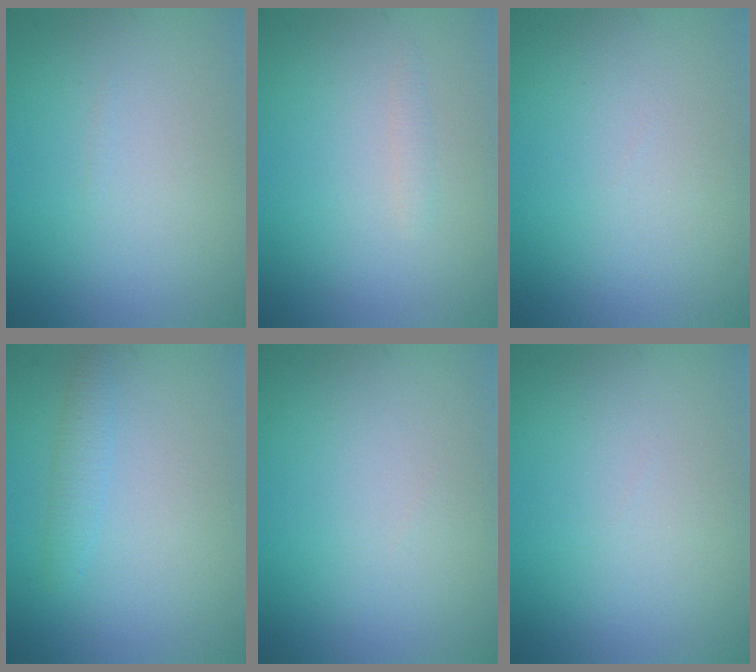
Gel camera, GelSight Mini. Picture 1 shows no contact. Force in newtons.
{"total": 0.7, "press": 0.7, "slide": 0.0}
{"total": 0.0}
{"total": 1.4, "press": 1.4, "slide": 0.1}
{"total": 0.0}
{"total": 0.0}